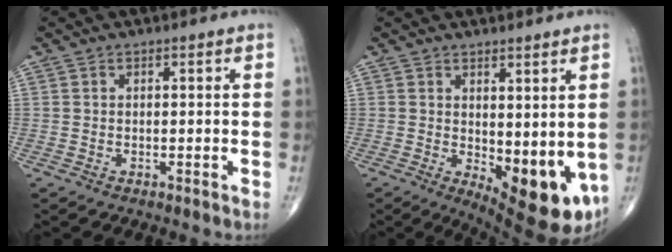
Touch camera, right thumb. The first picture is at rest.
{"total": 11.9, "force": [-0.8, 4.8, 10.8], "torque": [-0.130, -0.030, 0.003]}